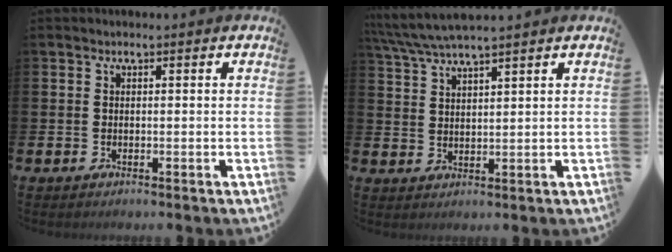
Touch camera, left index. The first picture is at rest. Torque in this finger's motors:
{"motor_torque": [0.08, -0.15, 0.80, 0.21]}